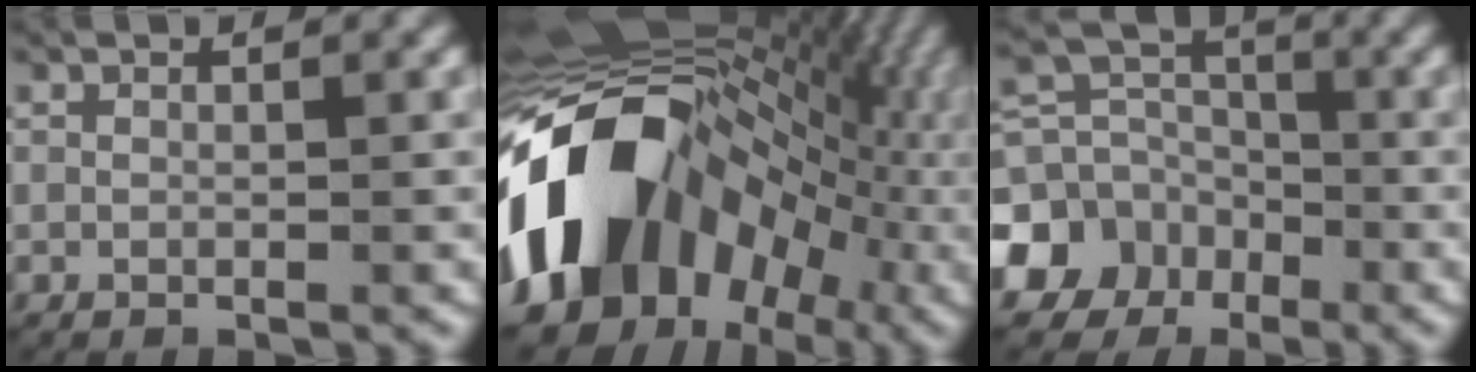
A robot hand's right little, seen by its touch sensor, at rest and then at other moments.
{"total": 26.7, "force": [-1.6, 18.1, 19.6], "torque": [-0.290, -0.003, -0.025]}
{"total": 10.0, "force": [-2.8, 8.7, 4.1], "torque": [-0.070, -0.034, -0.049]}